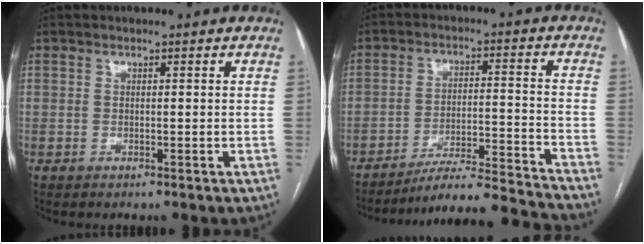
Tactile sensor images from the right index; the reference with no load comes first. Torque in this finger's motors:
{"motor_torque": [0.71, -0.89, 0.17, 0.01]}